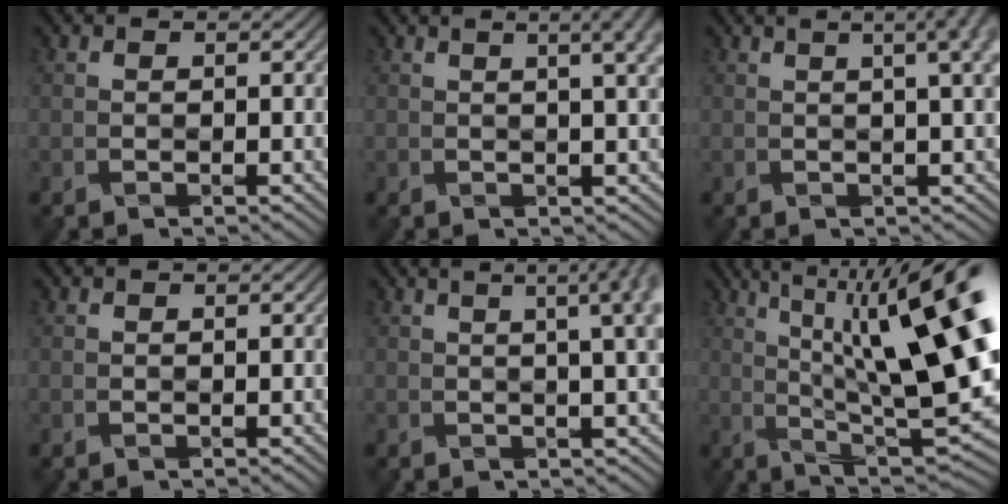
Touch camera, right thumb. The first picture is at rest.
{"total": 9.1, "force": [3.4, 3.2, 7.8], "torque": [-0.064, 0.038, 0.024]}
{"total": 10.2, "force": [3.5, 3.7, 8.9], "torque": [-0.078, 0.044, 0.028]}
{"total": 0.0}
{"total": 9.7, "force": [2.6, 3.0, 8.9], "torque": [-0.082, 0.044, 0.019]}
{"total": 18.6, "force": [5.0, 5.0, 17.2], "torque": [-0.264, 0.026, 0.089]}